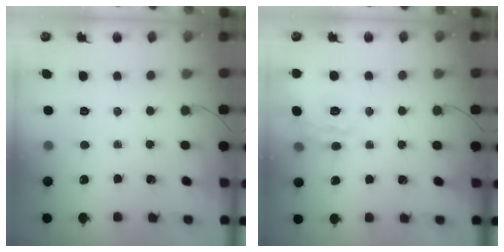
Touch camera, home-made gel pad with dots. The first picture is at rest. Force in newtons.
{"total": 11.7, "press": 11.6, "slide": 0.8}